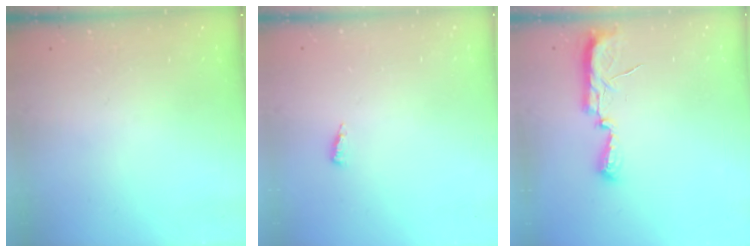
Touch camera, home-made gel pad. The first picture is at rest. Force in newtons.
{"total": 4.2, "press": 4.2, "slide": 0.6}
{"total": 9.8, "press": 8.5, "slide": 4.8}